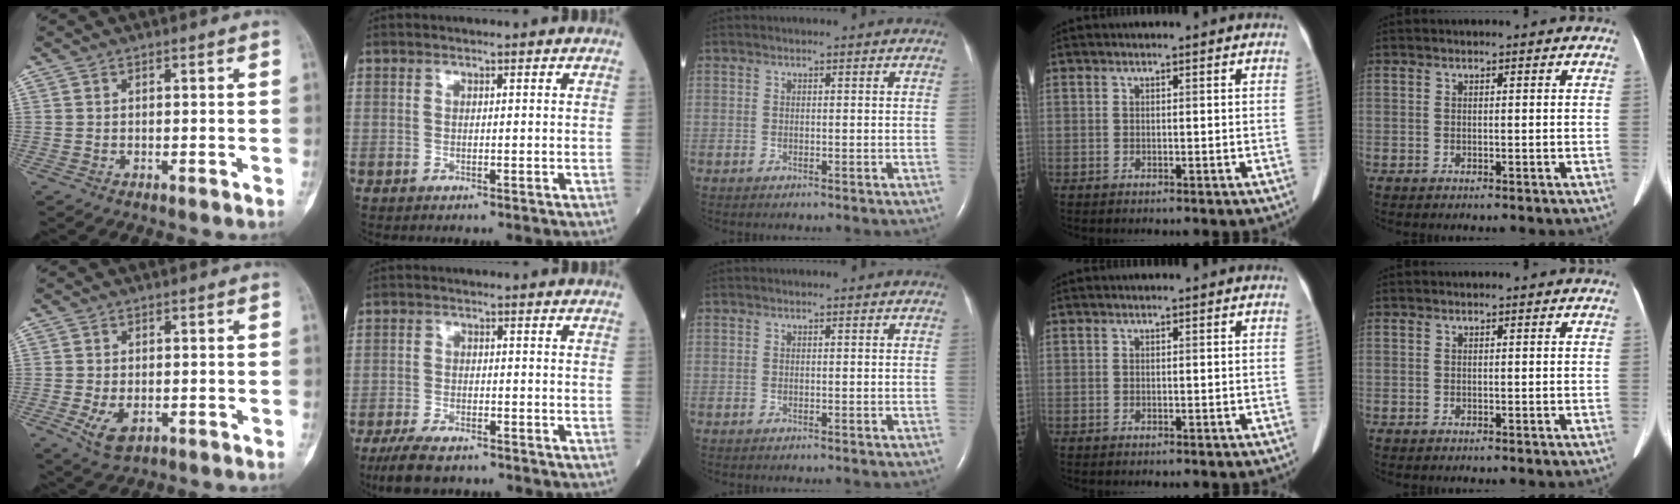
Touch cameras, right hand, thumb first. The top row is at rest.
{"thumb": {"total": 5.1, "force": [-1.5, 3.0, 3.9], "torque": [-0.070, -0.004, -0.018]}, "index": {"total": 6.7, "force": [-5.3, 2.0, 3.6], "torque": [-0.068, -0.012, -0.092]}}